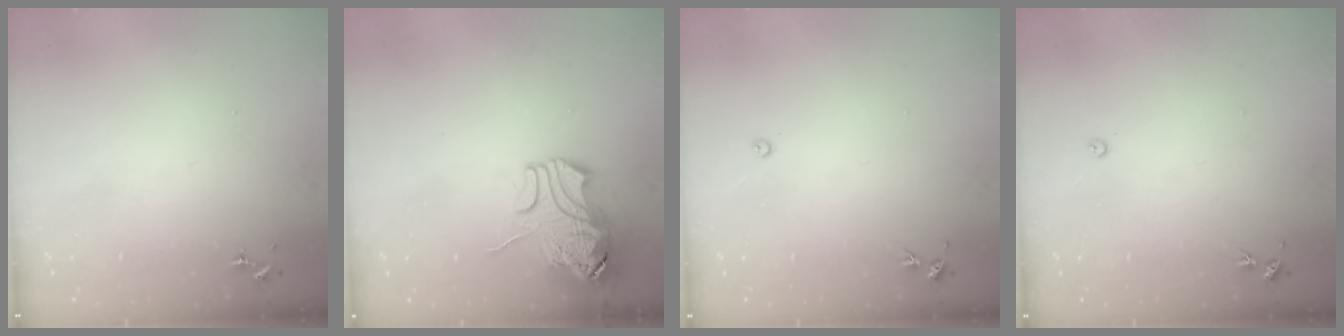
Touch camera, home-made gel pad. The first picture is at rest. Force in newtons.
{"total": 11.2, "press": 11.0, "slide": 1.7}
{"total": 3.0, "press": 3.0, "slide": 0.4}
{"total": 3.0, "press": 3.0, "slide": 0.4}